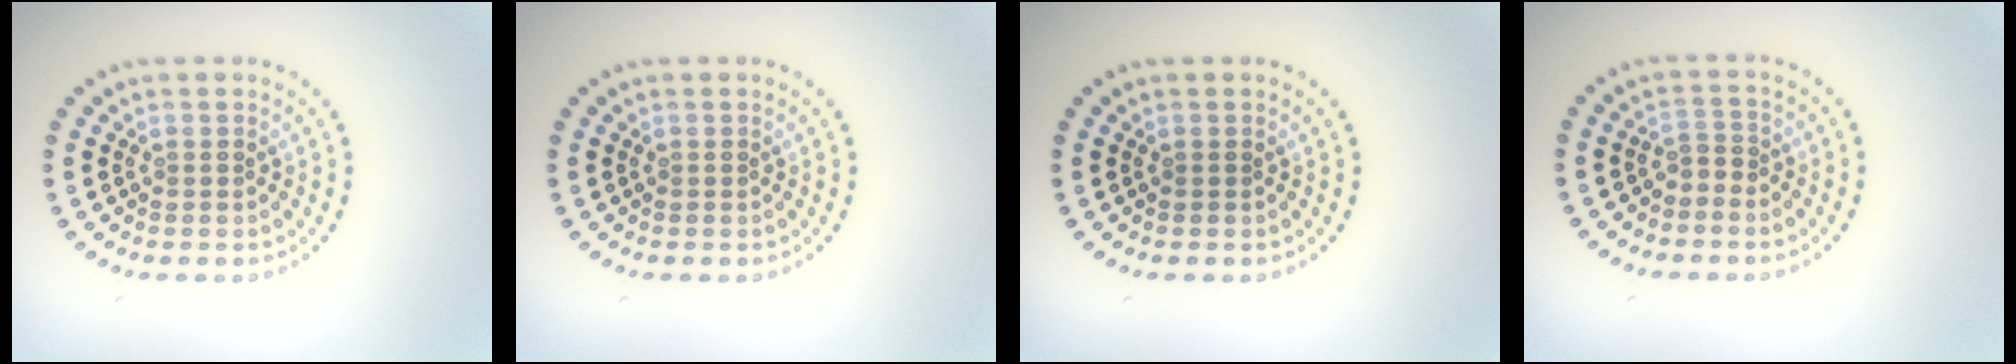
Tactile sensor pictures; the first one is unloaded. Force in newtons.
{"total": 0.0}
{"total": 0.0}
{"total": 1.0, "press": 0.7, "slide": 0.7}